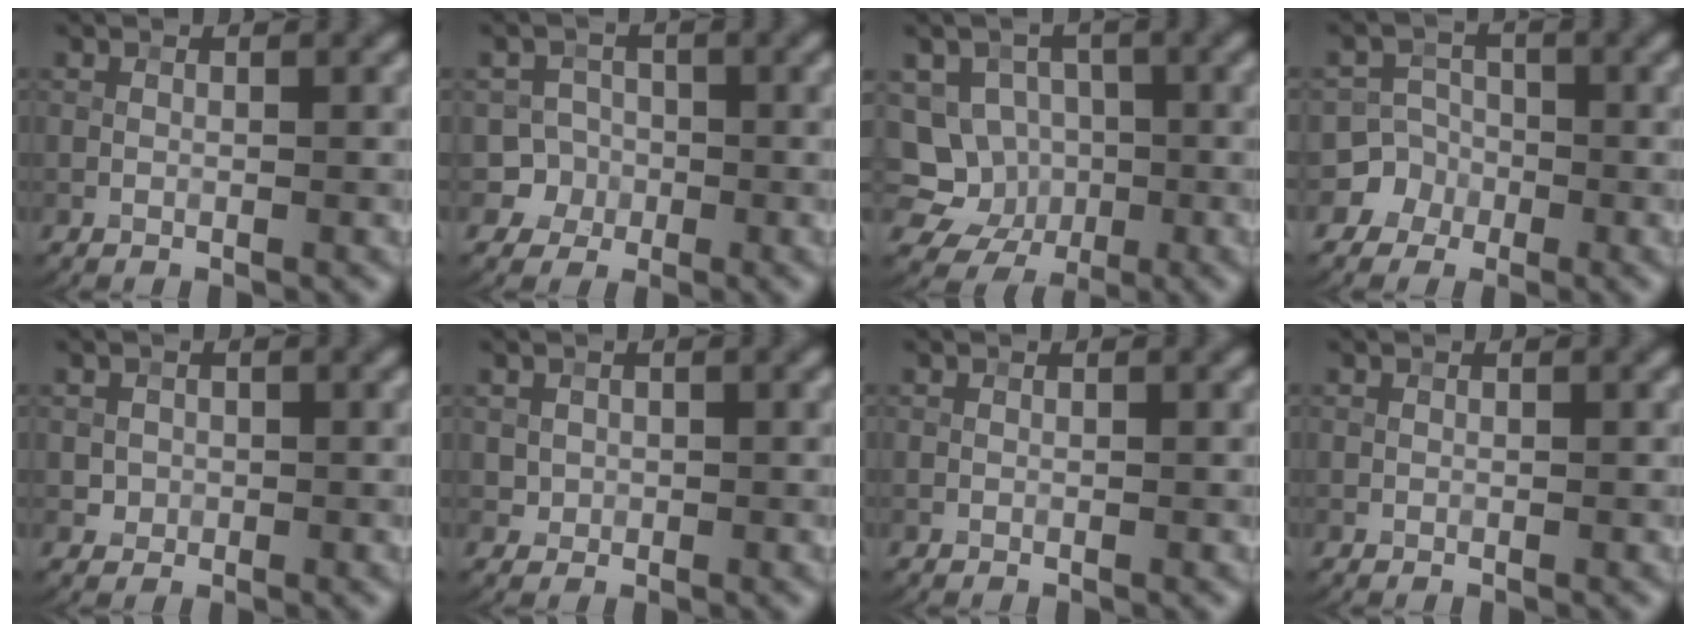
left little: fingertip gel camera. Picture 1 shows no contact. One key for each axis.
{"total": 4.3, "fx": -1.2, "fy": 4.1, "fz": 0.1, "tx": 0.026, "ty": 0.009, "tz": -0.035}
{"total": 6.9, "fx": -1.3, "fy": 6.5, "fz": 2.2, "tx": -0.028, "ty": 0.017, "tz": -0.047}
{"total": 5.1, "fx": -2.1, "fy": 4.6, "fz": -0.3, "tx": 0.034, "ty": 0.006, "tz": -0.054}
{"total": 1.2, "fx": 0.1, "fy": 1.2, "fz": 0.0, "tx": 0.010, "ty": -0.001, "tz": 0.002}
{"total": 1.3, "fx": 0.3, "fy": 1.2, "fz": 0.2, "tx": 0.004, "ty": -0.004, "tz": 0.005}
{"total": 0.0}
{"total": 0.0}